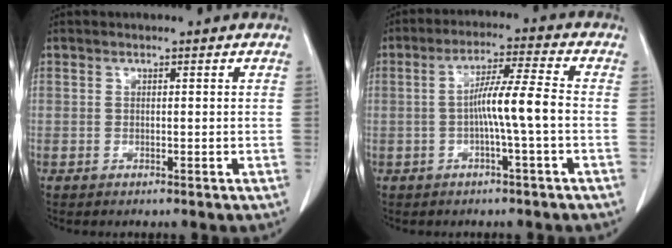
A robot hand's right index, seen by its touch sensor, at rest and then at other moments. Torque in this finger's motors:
{"motor_torque": [0.95, -0.21, 0.61, 0.10]}